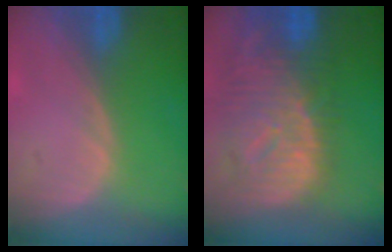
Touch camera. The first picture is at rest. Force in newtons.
{"total": 12.4, "press": 10.7, "slide": 6.3}